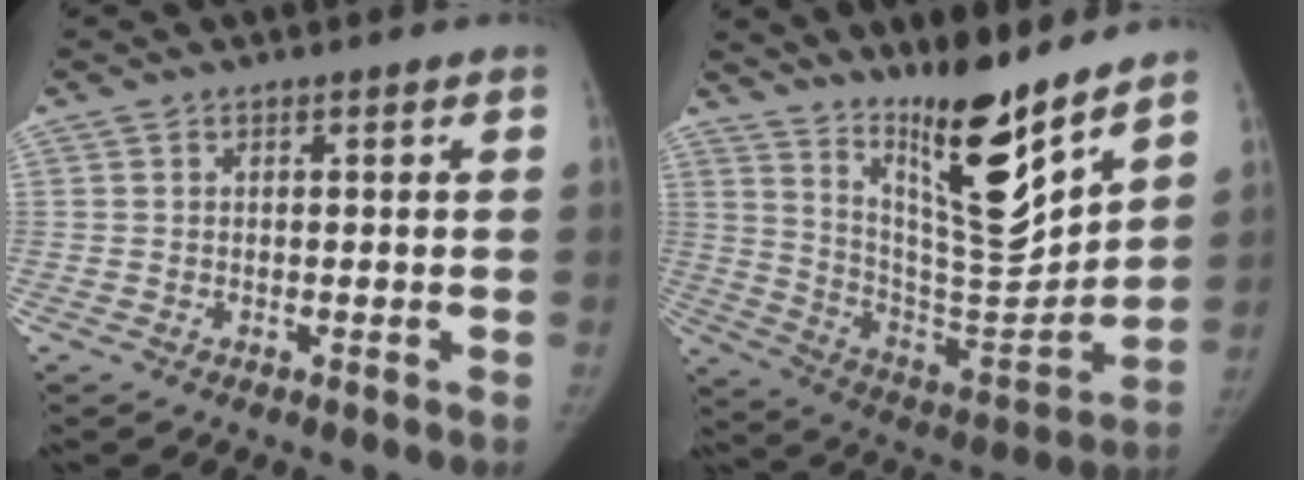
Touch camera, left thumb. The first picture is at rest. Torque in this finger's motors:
{"motor_torque": [1.08, -0.64, 1.49, -1.27, 0.32]}